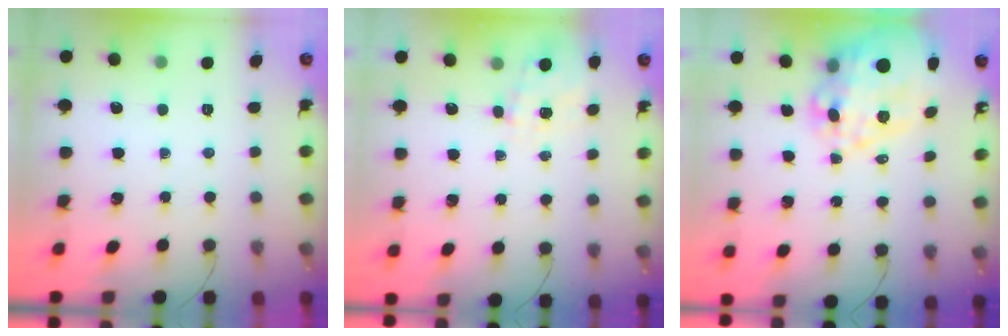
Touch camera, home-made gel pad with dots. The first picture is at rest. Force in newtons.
{"total": 0.9, "press": 0.4, "slide": 0.8}
{"total": 22.1, "press": 21.5, "slide": 4.9}